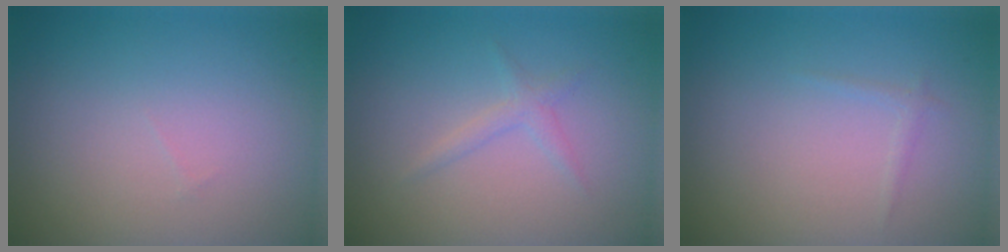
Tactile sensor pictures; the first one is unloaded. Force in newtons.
{"total": 1.2, "press": 1.2, "slide": 0.0}
{"total": 0.6, "press": 0.6, "slide": 0.0}